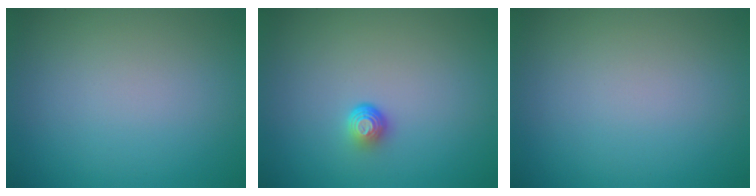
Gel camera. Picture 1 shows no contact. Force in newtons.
{"total": 1.5, "press": 1.0, "slide": 1.2}
{"total": 0.0}